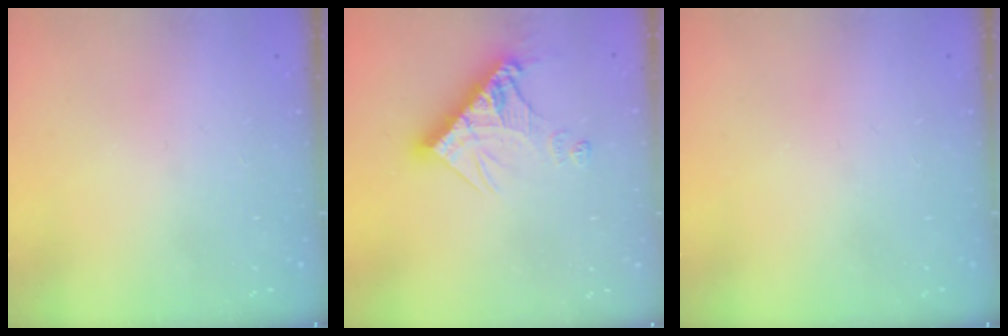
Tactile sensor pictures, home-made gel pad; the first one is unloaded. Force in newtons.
{"total": 13.9, "press": 13.8, "slide": 1.5}
{"total": 0.0}